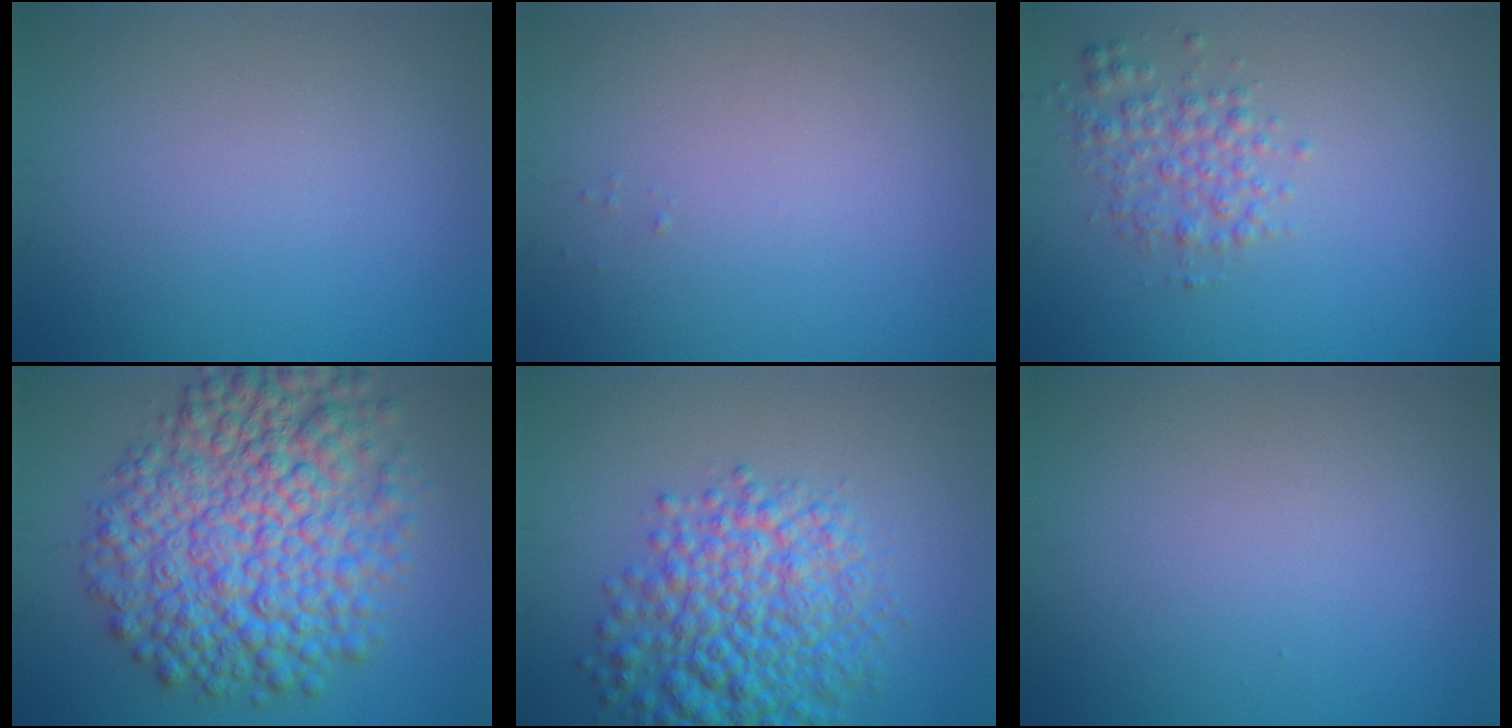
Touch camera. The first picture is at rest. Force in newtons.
{"total": 0.0}
{"total": 2.5, "press": 2.5, "slide": 0.0}
{"total": 11.9, "press": 11.9, "slide": 0.2}
{"total": 8.0, "press": 8.0, "slide": 0.3}
{"total": 0.0}